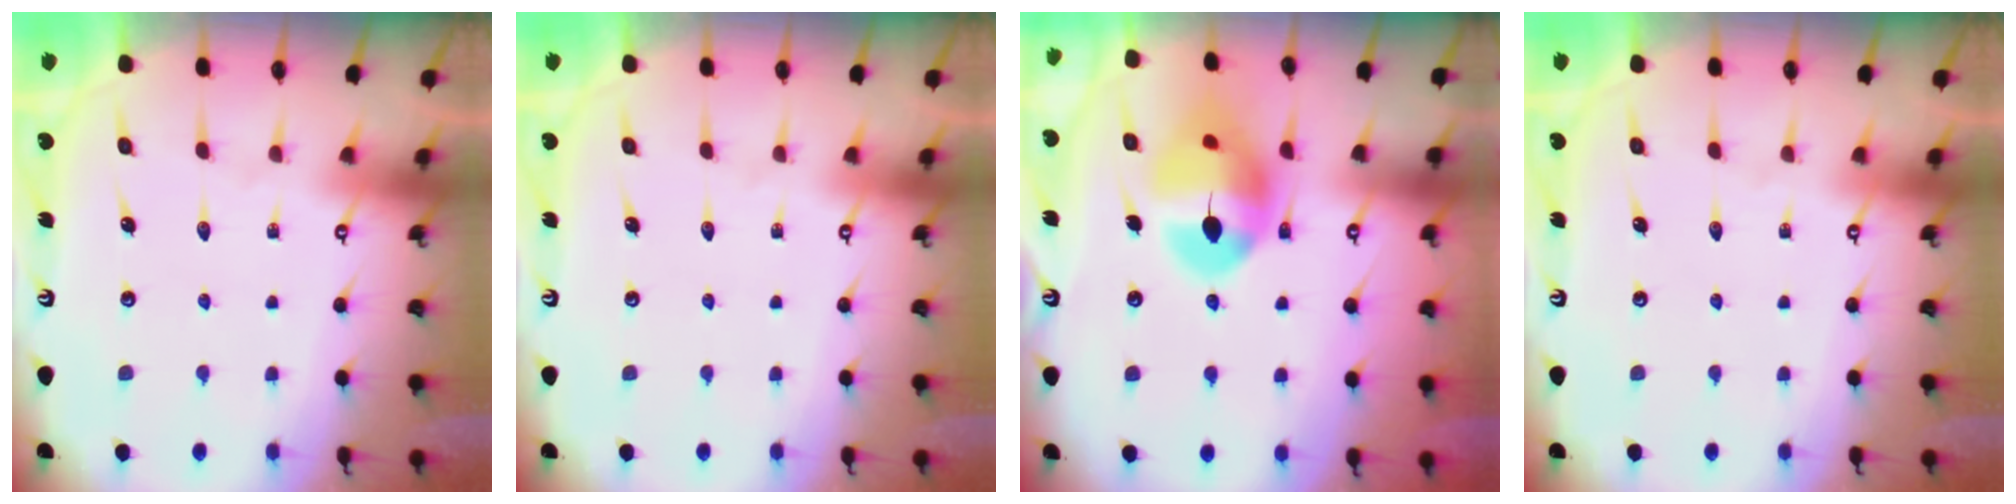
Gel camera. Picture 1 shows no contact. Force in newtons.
{"total": 0.0}
{"total": 14.5, "press": 14.4, "slide": 1.6}
{"total": 0.0}